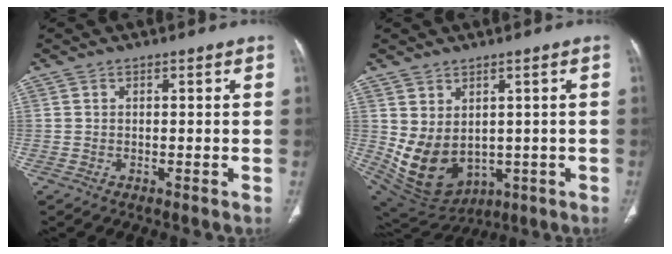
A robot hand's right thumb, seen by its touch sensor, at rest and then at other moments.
{"total": 11.9, "force": [-0.1, 8.7, 8.0], "torque": [-0.130, -0.012, 0.040]}